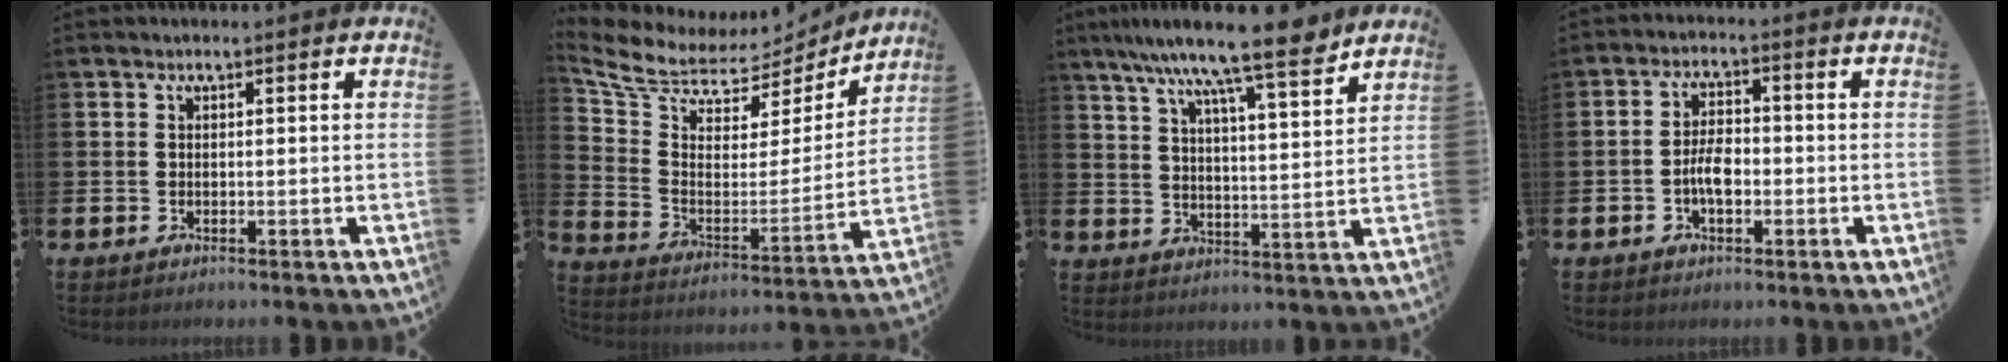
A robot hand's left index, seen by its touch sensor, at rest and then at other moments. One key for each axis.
{"total": 7.2, "fx": 6.5, "fy": 2.9, "fz": 1.1, "tx": -0.074, "ty": -0.054, "tz": 0.109}
{"total": 11.3, "fx": 9.4, "fy": 1.2, "fz": 6.0, "tx": -0.127, "ty": -0.050, "tz": 0.159}
{"total": 3.7, "fx": -1.0, "fy": 1.9, "fz": 3.1, "tx": -0.047, "ty": 0.004, "tz": -0.021}